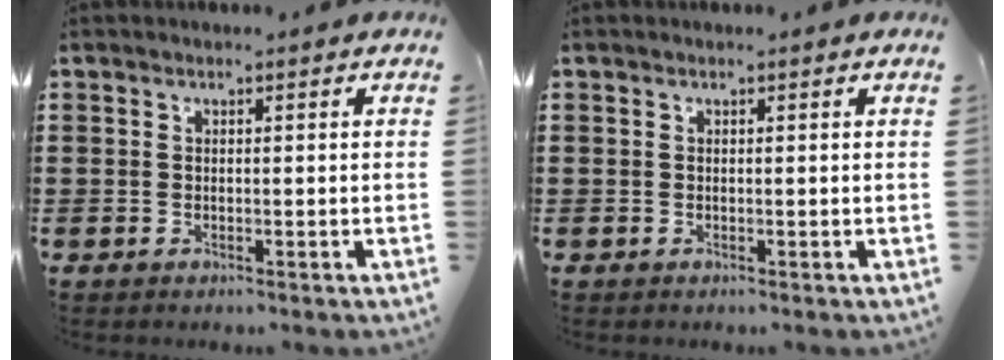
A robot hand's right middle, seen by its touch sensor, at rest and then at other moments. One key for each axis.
{"total": 0.0}